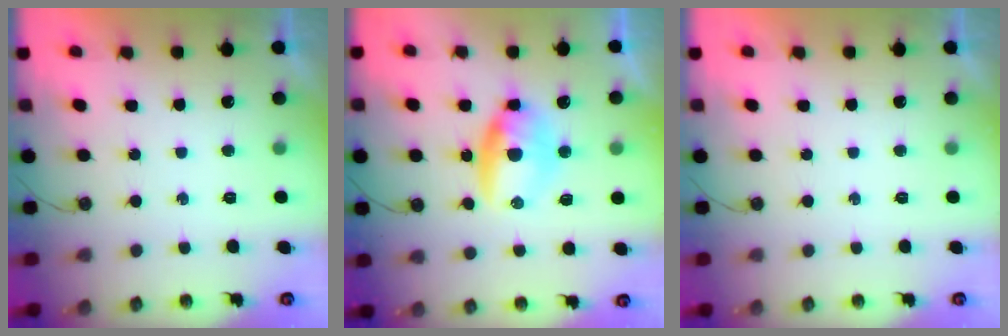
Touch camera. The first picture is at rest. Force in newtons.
{"total": 10.3, "press": 9.2, "slide": 4.6}
{"total": 0.0}